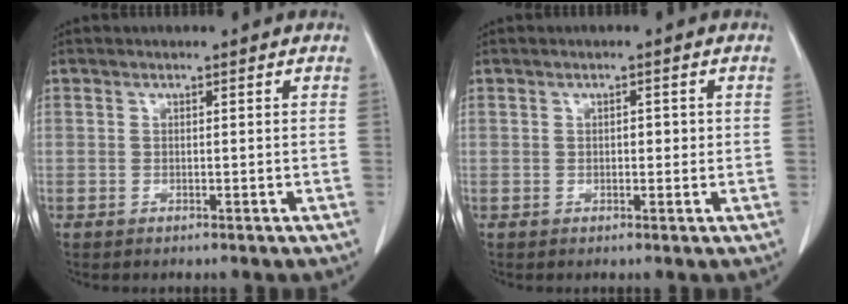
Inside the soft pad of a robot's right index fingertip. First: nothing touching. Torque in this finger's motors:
{"motor_torque": [0.27, -0.20, 0.07, 0.03]}